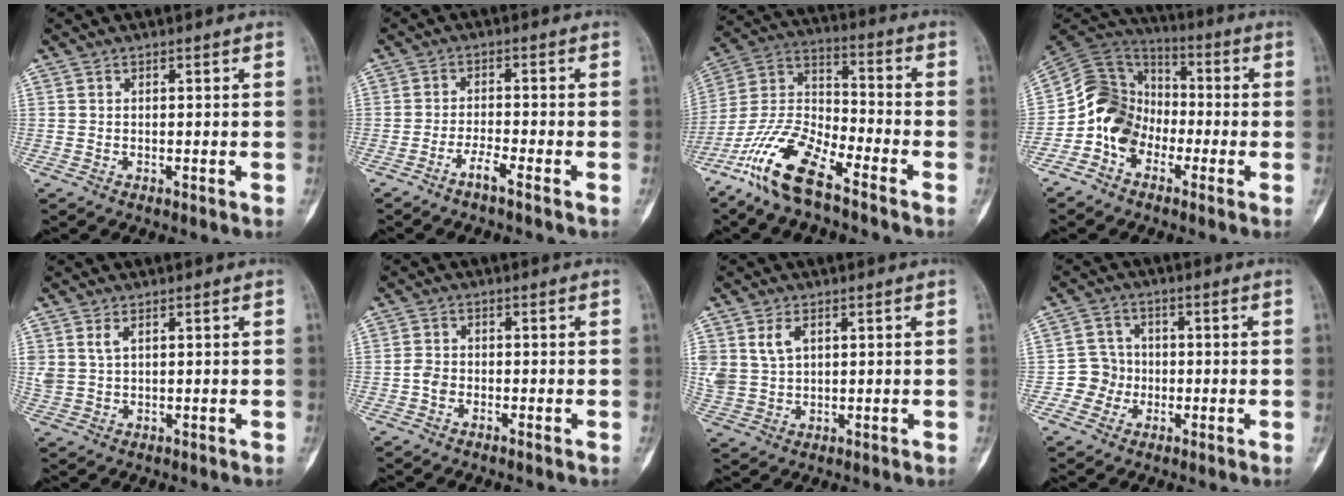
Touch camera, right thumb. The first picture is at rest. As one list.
[{"total": 3.2, "force": [-2.4, -0.2, 2.2], "torque": [-0.054, 0.011, -0.051]}, {"total": 14.7, "force": [-10.1, 4.2, 9.8], "torque": [-0.202, 0.058, -0.201]}, {"total": 12.5, "force": [-4.4, 9.9, 6.4], "torque": [-0.101, 0.067, -0.099]}, {"total": 2.9, "force": [1.4, 1.6, 2.0], "torque": [-0.047, 0.000, 0.038]}, {"total": 2.1, "force": [-1.0, 1.4, 1.3], "torque": [-0.024, 0.007, -0.025]}, {"total": 6.3, "force": [2.4, 4.2, 4.0], "torque": [-0.080, -0.003, 0.059]}, {"total": 4.3, "force": [-1.4, 4.1, 0.4], "torque": [0.022, 0.014, -0.034]}]